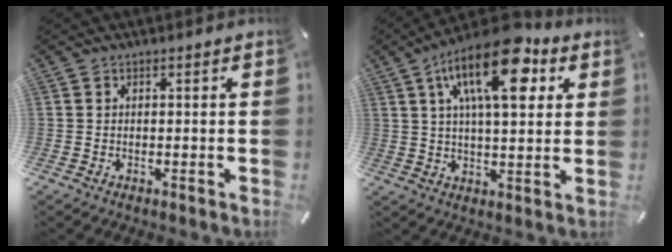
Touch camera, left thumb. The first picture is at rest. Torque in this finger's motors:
{"motor_torque": [2.18, 2.62, 2.41, -0.36, 0.70]}